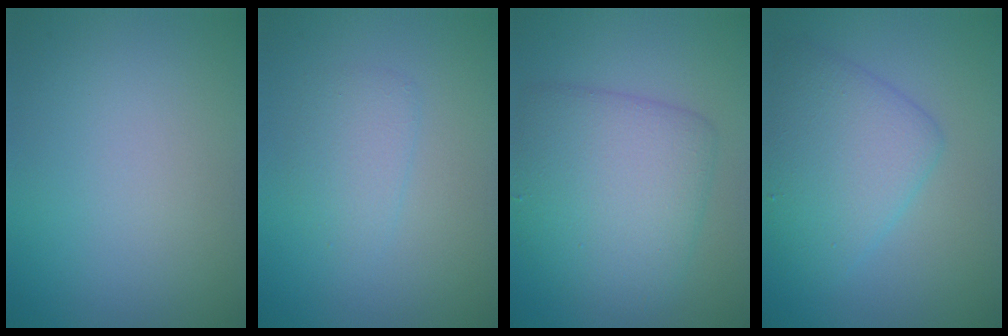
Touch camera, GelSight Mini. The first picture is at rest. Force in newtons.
{"total": 1.9, "press": 1.9, "slide": 0.0}
{"total": 6.7, "press": 6.7, "slide": 0.2}
{"total": 5.1, "press": 5.1, "slide": 0.2}